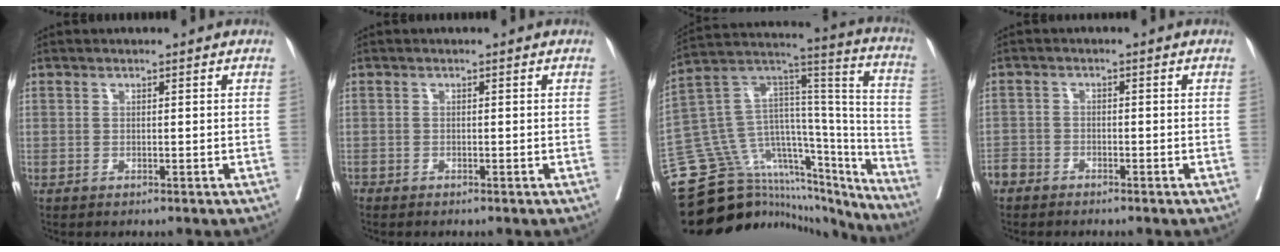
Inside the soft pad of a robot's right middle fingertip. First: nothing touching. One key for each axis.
{"total": 0.5, "fx": -0.5, "fy": 0.2, "fz": 0.0, "tx": -0.004, "ty": 0.000, "tz": -0.013}
{"total": 30.8, "fx": -26.3, "fy": 11.5, "fz": 11.2, "tx": -0.157, "ty": 0.060, "tz": -0.381}
{"total": 2.3, "fx": -2.0, "fy": 1.2, "fz": 0.3, "tx": -0.009, "ty": 0.003, "tz": -0.038}